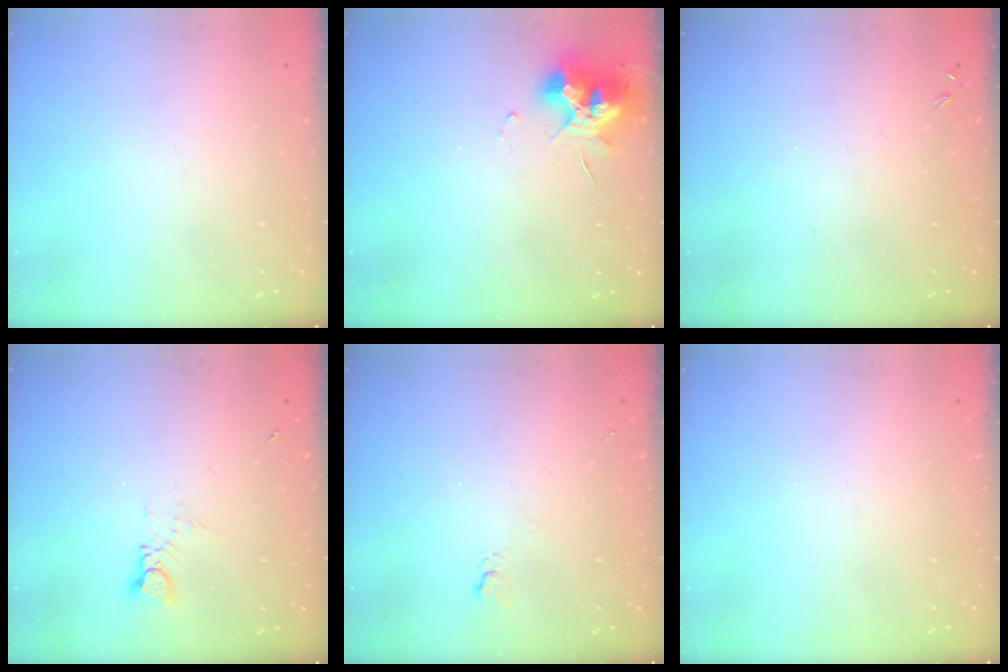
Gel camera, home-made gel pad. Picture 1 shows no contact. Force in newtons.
{"total": 11.3, "press": 11.2, "slide": 0.8}
{"total": 0.0}
{"total": 3.0, "press": 2.9, "slide": 0.3}
{"total": 2.7, "press": 2.6, "slide": 0.5}
{"total": 0.0}